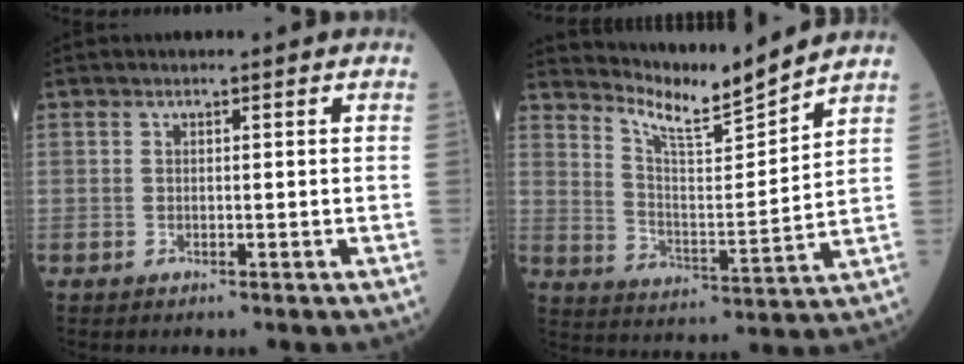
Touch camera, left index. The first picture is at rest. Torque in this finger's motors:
{"motor_torque": [-0.48, -0.73, 0.02, 0.03]}